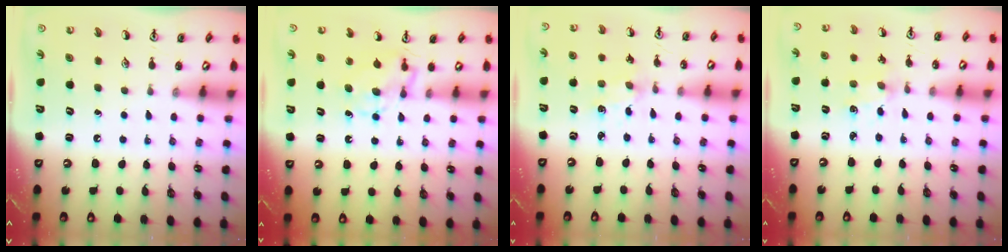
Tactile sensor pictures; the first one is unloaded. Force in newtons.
{"total": 6.4, "press": 6.4, "slide": 0.7}
{"total": 2.1, "press": 2.0, "slide": 0.3}
{"total": 1.3, "press": 1.2, "slide": 0.2}